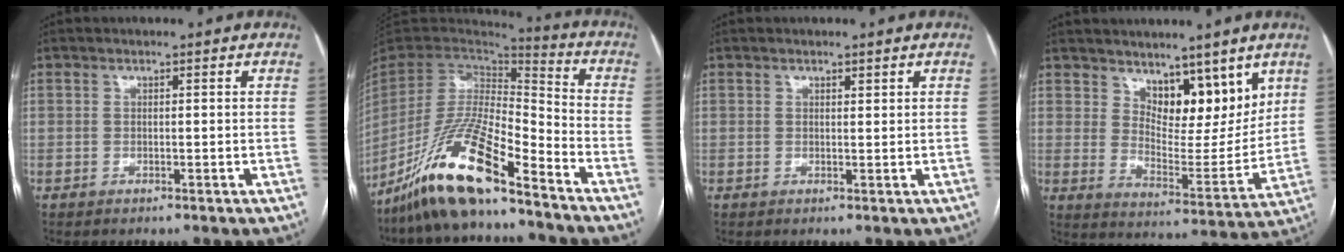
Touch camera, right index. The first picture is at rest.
{"total": 17.2, "force": [-12.2, 3.0, 11.8], "torque": [-0.240, -0.015, -0.228]}
{"total": 0.7, "force": [0.6, 0.2, 0.3], "torque": [-0.004, -0.004, 0.009]}
{"total": 10.4, "force": [6.9, 4.6, 6.2], "torque": [-0.085, -0.009, 0.123]}